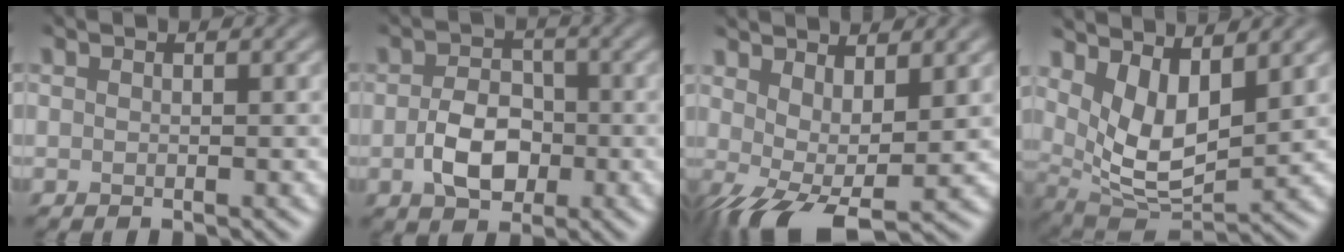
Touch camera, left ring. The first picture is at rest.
{"total": 3.8, "force": [-1.5, 2.5, 2.5], "torque": [-0.043, -0.003, -0.033]}
{"total": 6.1, "force": [-0.5, 2.4, 5.6], "torque": [-0.102, -0.008, -0.008]}
{"total": 5.6, "force": [2.0, 2.5, 4.5], "torque": [-0.089, -0.020, 0.036]}